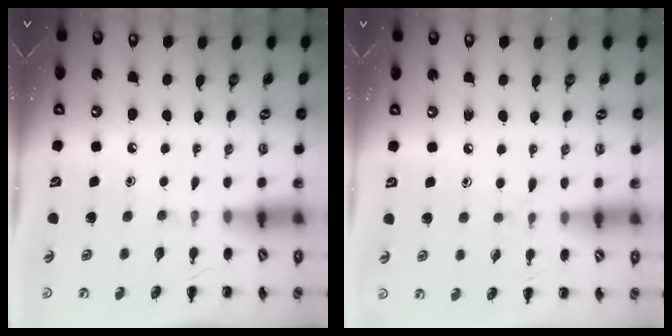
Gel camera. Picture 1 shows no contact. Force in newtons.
{"total": 3.7, "press": 3.3, "slide": 1.7}